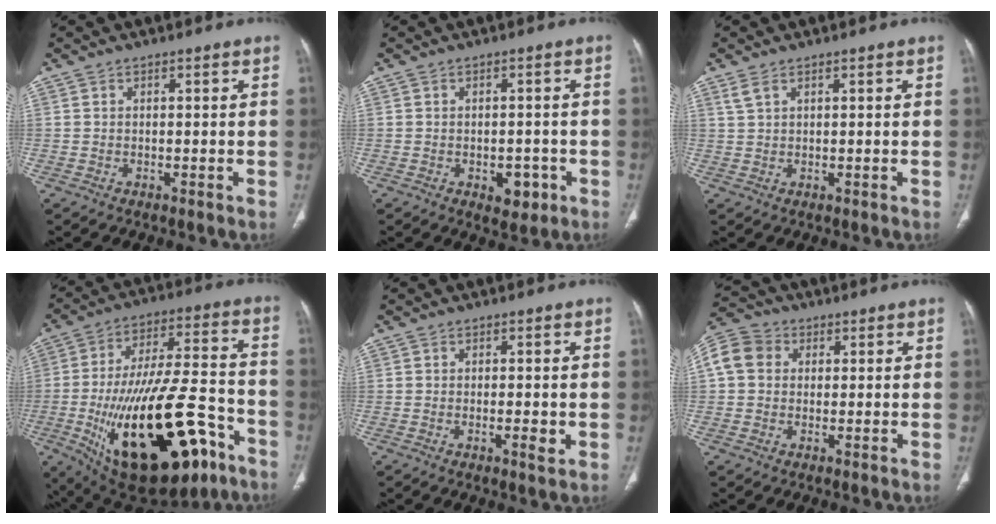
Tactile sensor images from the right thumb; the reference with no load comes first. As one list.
[{"total": 4.4, "force": [-1.7, 2.8, 3.0], "torque": [-0.018, 0.007, -0.015]}, {"total": 1.9, "force": [1.3, 0.8, 1.2], "torque": [-0.033, 0.007, 0.035]}, {"total": 31.5, "force": [-13.2, 13.3, 25.4], "torque": [-0.414, 0.049, -0.189]}, {"total": 2.7, "force": [-0.5, 0.8, 2.5], "torque": [-0.037, -0.003, -0.007]}, {"total": 8.6, "force": [1.9, 7.2, 4.4], "torque": [-0.078, 0.020, 0.026]}]